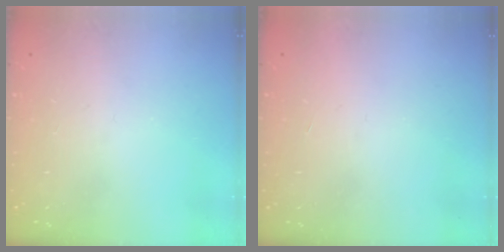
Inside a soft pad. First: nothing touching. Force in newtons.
{"total": 1.7, "press": 1.7, "slide": 0.1}